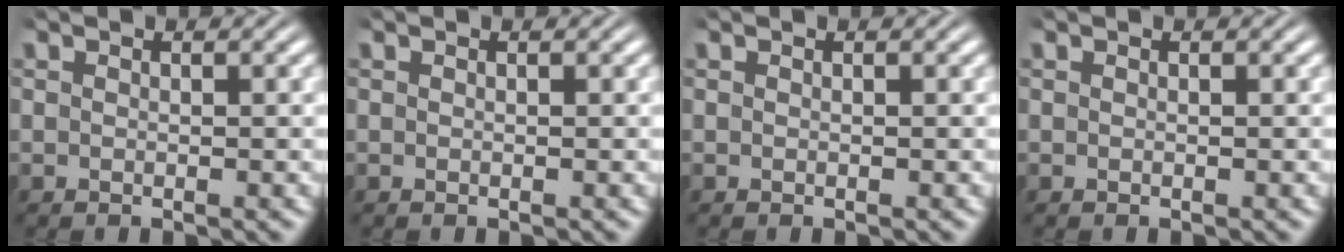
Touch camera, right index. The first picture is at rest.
{"total": 0.0}
{"total": 0.0}
{"total": 0.0}